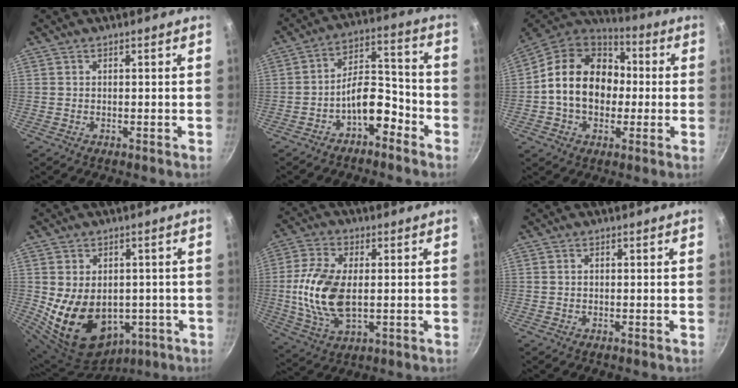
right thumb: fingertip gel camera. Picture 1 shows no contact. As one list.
[{"total": 9.2, "force": [-5.1, 4.5, 6.2], "torque": [-0.074, 0.070, -0.081]}, {"total": 18.9, "force": [0.2, 14.5, 12.1], "torque": [-0.178, 0.038, -0.007]}, {"total": 16.1, "force": [-2.0, 11.9, 10.6], "torque": [-0.167, -0.002, 0.000]}, {"total": 14.0, "force": [0.0, 7.8, 11.6], "torque": [-0.231, 0.003, 0.000]}, {"total": 0.6, "force": [0.1, 0.5, 0.3], "torque": [-0.004, 0.004, 0.001]}]